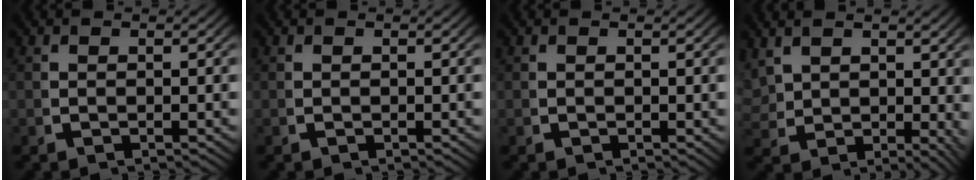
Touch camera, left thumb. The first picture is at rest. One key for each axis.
{"total": 0.0}
{"total": 0.0}
{"total": 3.5, "fx": 1.8, "fy": 2.0, "fz": 2.1, "tx": -0.035, "ty": -0.014, "tz": 0.051}